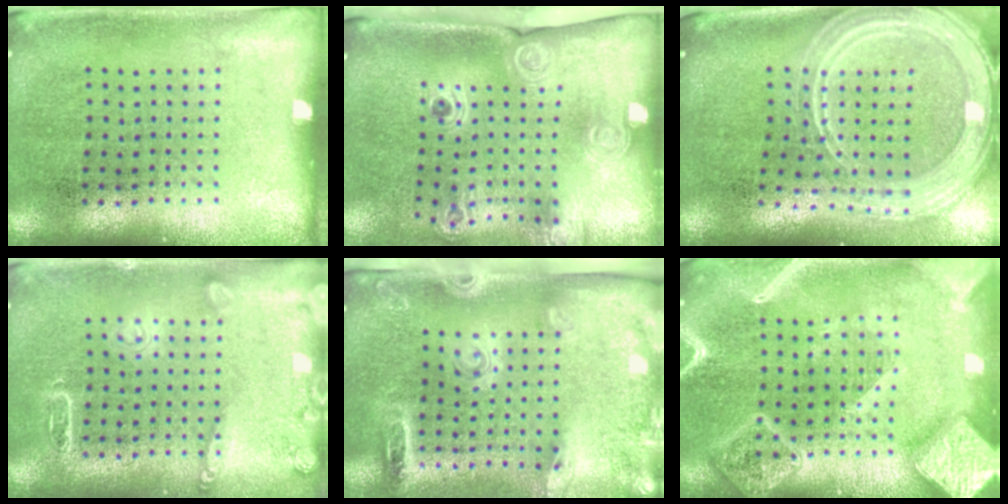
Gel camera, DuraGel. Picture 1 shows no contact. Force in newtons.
{"total": 2.3, "press": 1.7, "slide": 1.6}
{"total": 3.1, "press": 2.5, "slide": 1.8}
{"total": 2.3, "press": 2.2, "slide": 0.3}
{"total": 2.6, "press": 1.9, "slide": 1.8}
{"total": 4.0, "press": 4.0, "slide": 0.5}